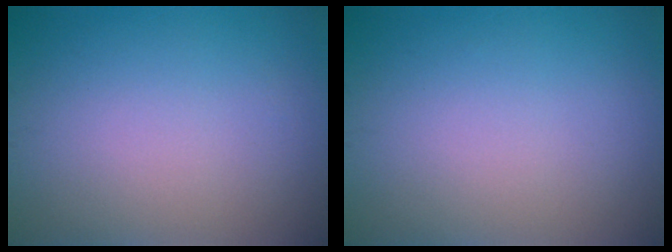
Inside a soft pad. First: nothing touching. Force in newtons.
{"total": 0.0}